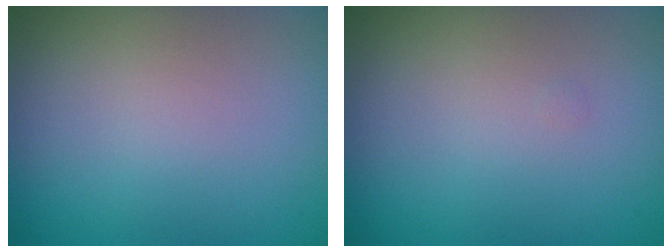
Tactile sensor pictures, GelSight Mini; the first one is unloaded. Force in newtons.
{"total": 0.0}